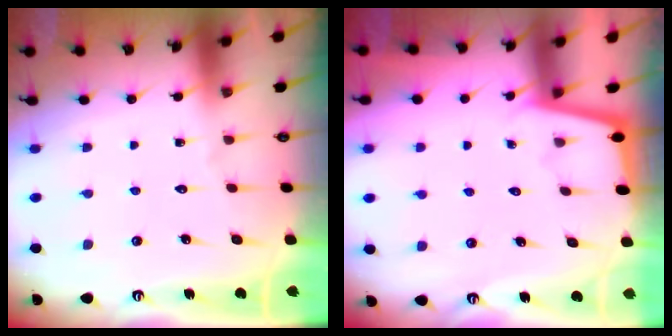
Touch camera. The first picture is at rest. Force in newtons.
{"total": 1.7, "press": 1.7, "slide": 0.2}